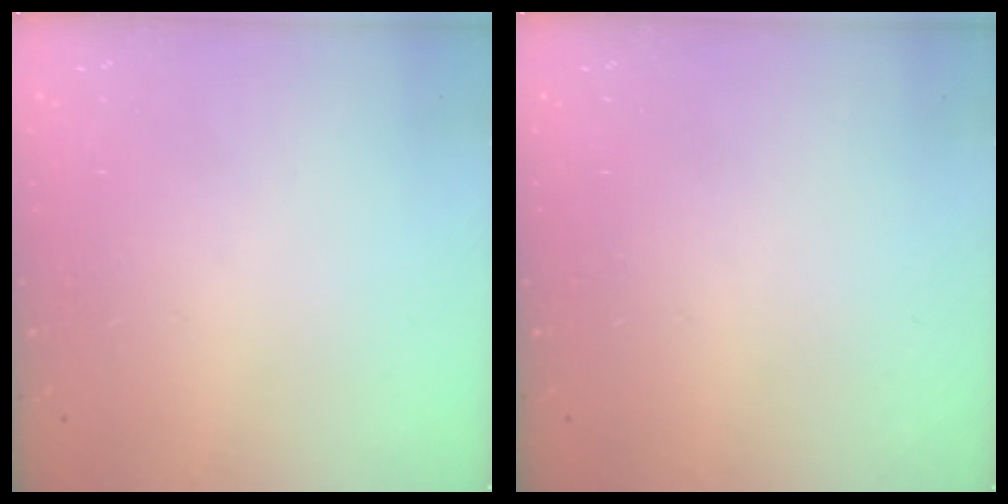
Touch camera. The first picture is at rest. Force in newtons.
{"total": 0.0}